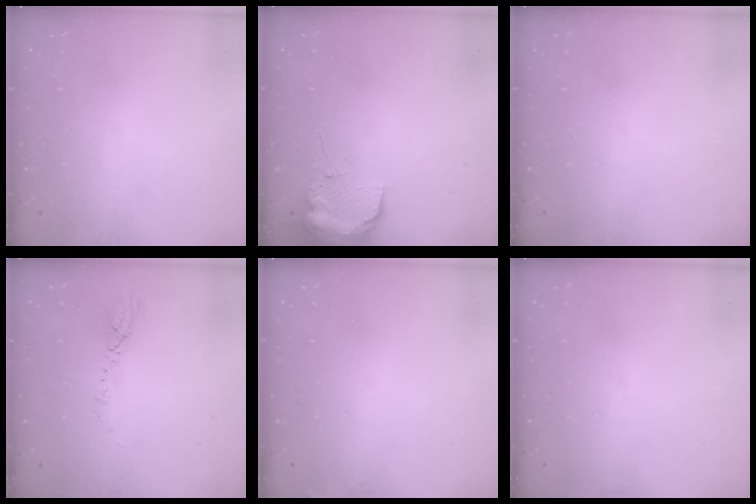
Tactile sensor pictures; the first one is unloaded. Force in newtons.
{"total": 9.5, "press": 9.4, "slide": 1.0}
{"total": 0.0}
{"total": 5.2, "press": 5.2, "slide": 0.4}
{"total": 4.0, "press": 3.9, "slide": 0.6}
{"total": 2.9, "press": 2.4, "slide": 1.6}